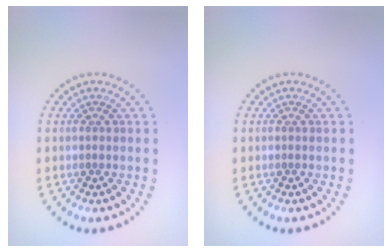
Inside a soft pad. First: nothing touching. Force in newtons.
{"total": 0.0}